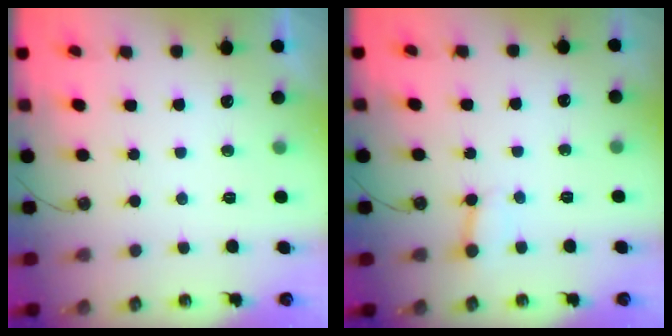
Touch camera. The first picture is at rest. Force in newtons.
{"total": 2.7, "press": 2.7, "slide": 0.1}